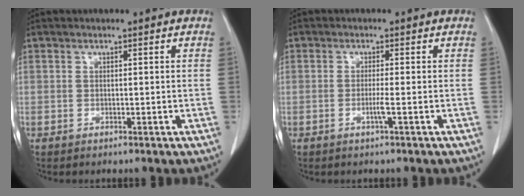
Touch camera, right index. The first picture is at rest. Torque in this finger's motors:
{"motor_torque": [-0.29, 0.12, -0.06, 0.01]}